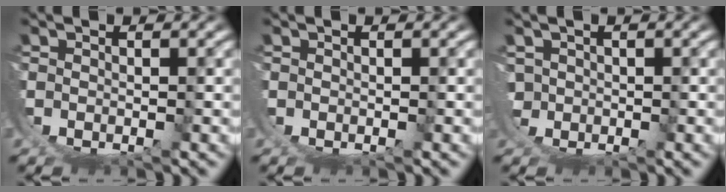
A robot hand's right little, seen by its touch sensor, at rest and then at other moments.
{"total": 0.0}
{"total": 2.7, "force": [-0.3, 2.5, 1.0], "torque": [-0.043, -0.028, 0.004]}